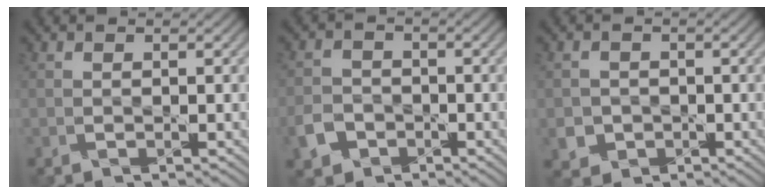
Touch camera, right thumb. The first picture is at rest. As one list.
[{"total": 4.1, "force": [-2.3, 3.1, 1.4], "torque": [-0.041, -0.004, -0.052]}, {"total": 3.3, "force": [-1.1, 3.1, 0.6], "torque": [-0.015, -0.005, -0.029]}]